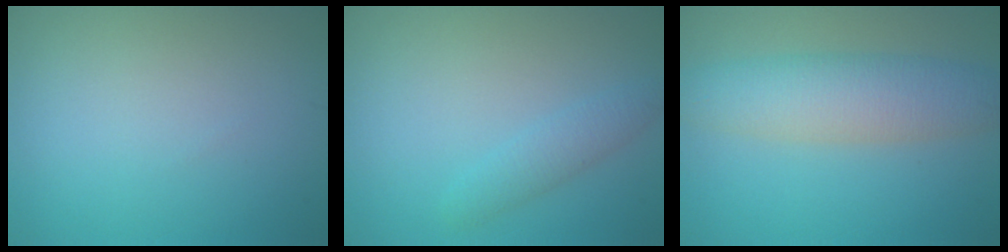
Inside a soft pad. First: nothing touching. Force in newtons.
{"total": 1.9, "press": 1.9, "slide": 0.1}
{"total": 5.1, "press": 5.1, "slide": 0.3}